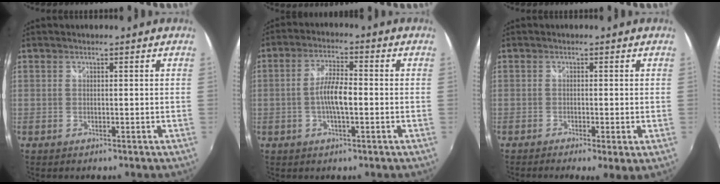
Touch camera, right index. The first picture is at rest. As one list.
[{"total": 6.1, "force": [-1.1, 1.6, 5.8], "torque": [-0.110, 0.006, -0.023]}, {"total": 2.7, "force": [-1.1, 0.3, 2.5], "torque": [-0.045, -0.012, -0.016]}]